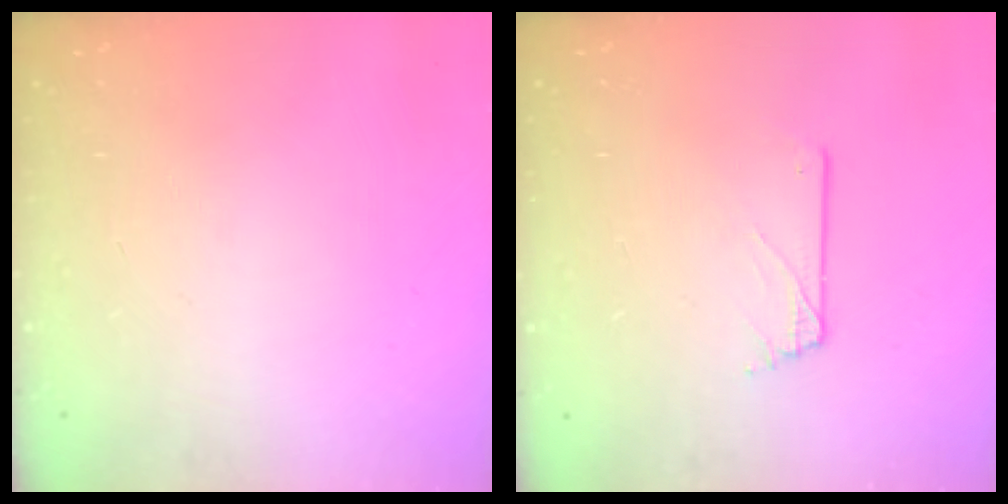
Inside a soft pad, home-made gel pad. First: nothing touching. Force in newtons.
{"total": 0.6, "press": 0.6, "slide": 0.1}